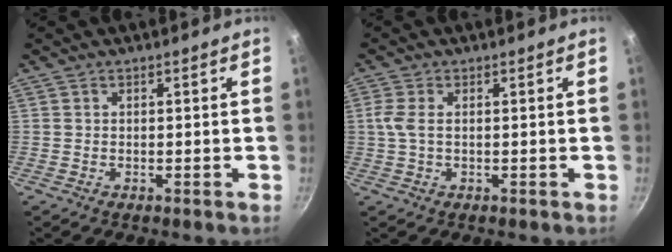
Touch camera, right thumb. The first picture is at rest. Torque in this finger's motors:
{"motor_torque": [0.00, -0.01, 0.59, 0.05, 0.08]}